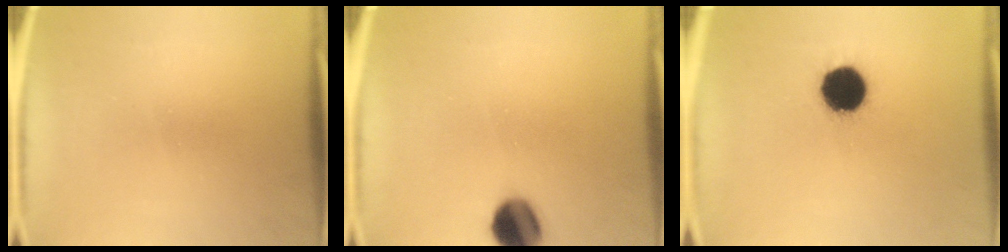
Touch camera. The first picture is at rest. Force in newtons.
{"total": 9.0}
{"total": 14.3}